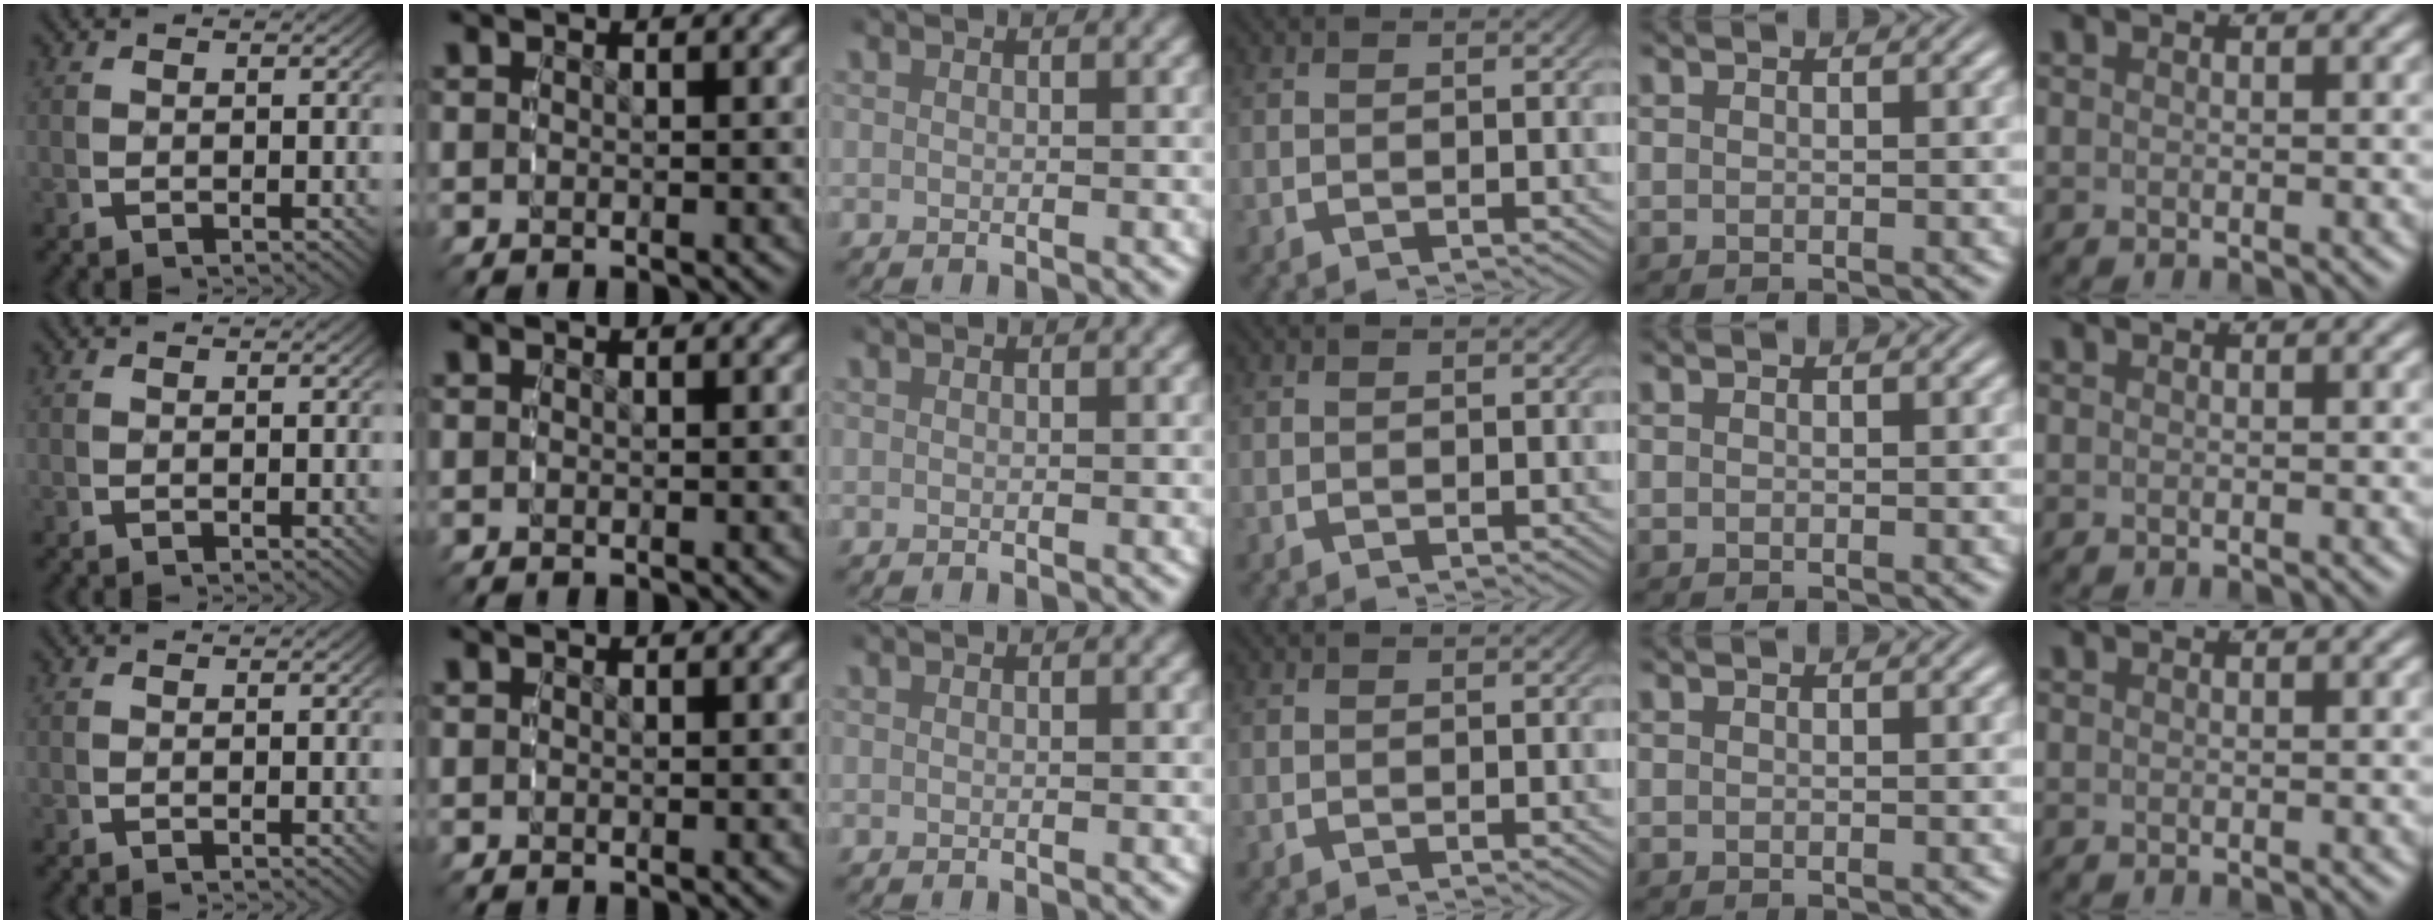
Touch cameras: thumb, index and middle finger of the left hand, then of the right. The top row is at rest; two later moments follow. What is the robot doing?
{"motion": "reach", "object": "stress ball aka squeeze ball"}